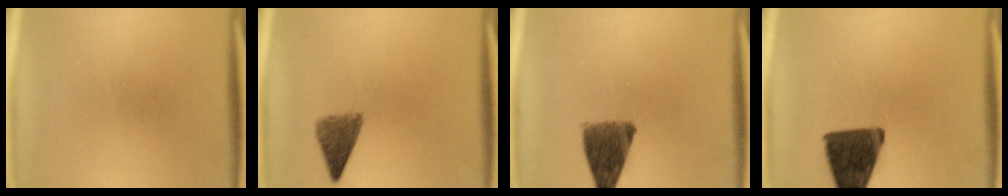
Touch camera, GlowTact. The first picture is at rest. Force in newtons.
{"total": 4.3}
{"total": 8.8}
{"total": 13.2}